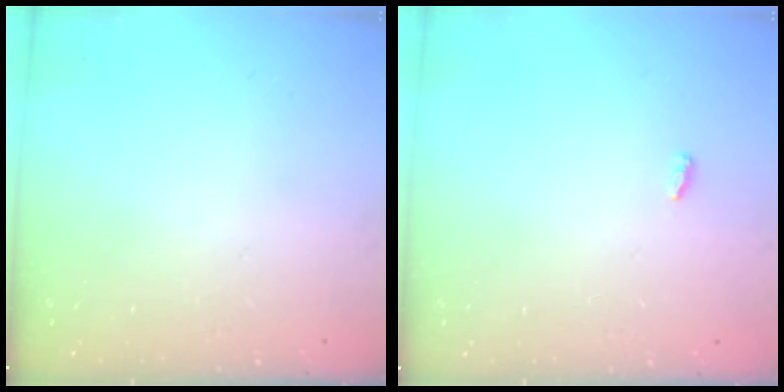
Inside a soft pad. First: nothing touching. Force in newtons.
{"total": 2.9, "press": 2.6, "slide": 1.3}